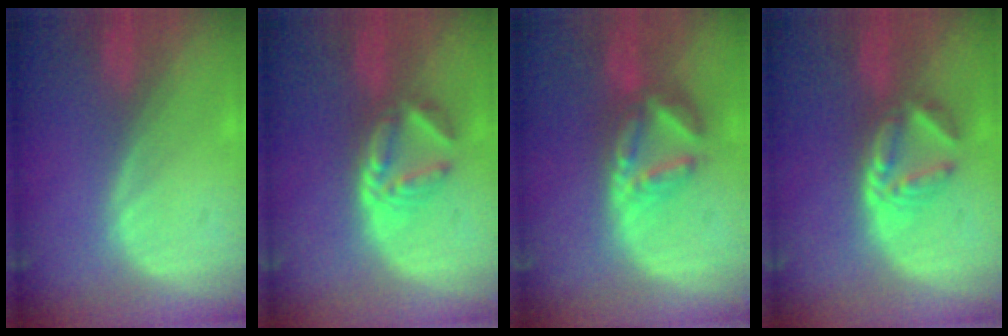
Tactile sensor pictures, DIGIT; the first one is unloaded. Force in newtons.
{"total": 6.0, "press": 5.3, "slide": 2.8}
{"total": 7.0, "press": 6.2, "slide": 3.4}
{"total": 6.0, "press": 5.3, "slide": 2.8}